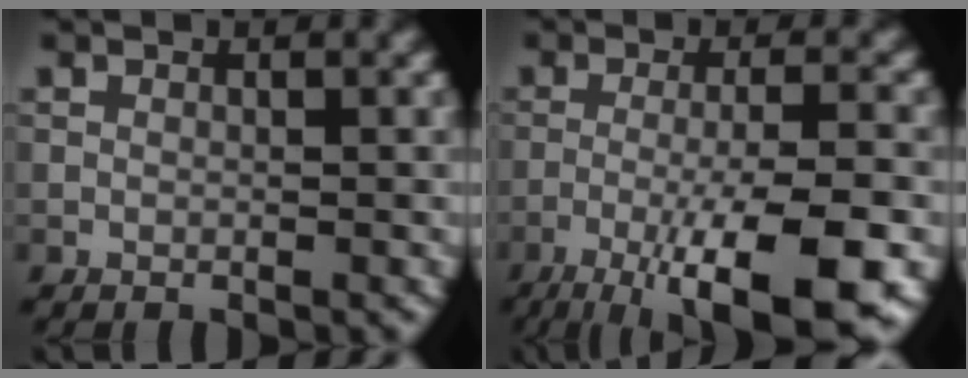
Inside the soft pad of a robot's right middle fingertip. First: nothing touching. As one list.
[{"total": 11.3, "force": [-5.5, 2.6, 9.5], "torque": [-0.147, -0.008, -0.088]}]